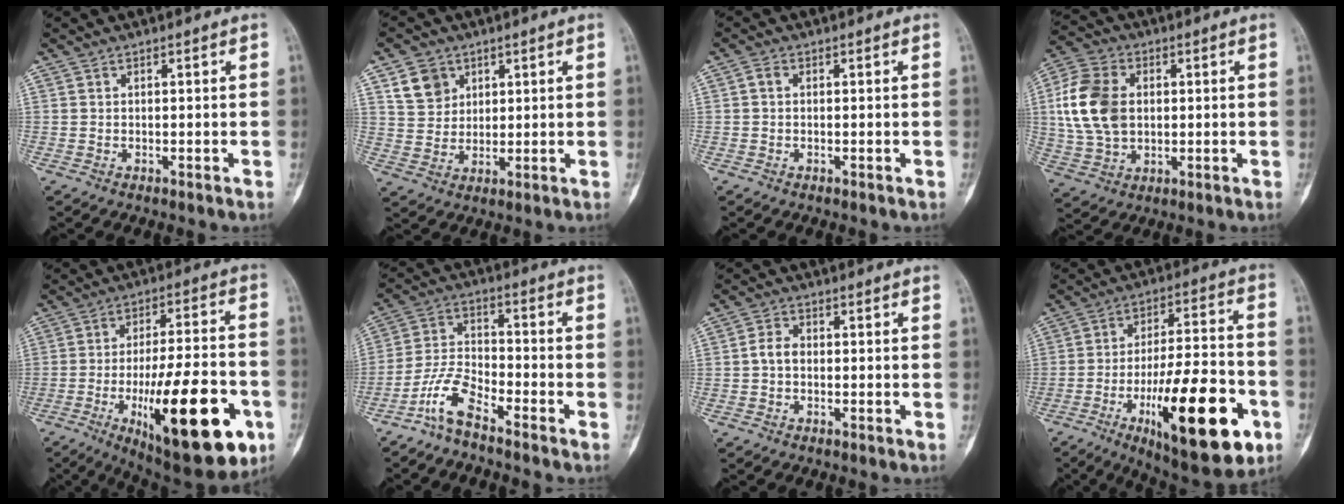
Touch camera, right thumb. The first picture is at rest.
{"total": 6.9, "force": [3.4, 5.5, 2.3], "torque": [-0.019, -0.014, 0.067]}
{"total": 1.3, "force": [0.1, 1.0, 0.9], "torque": [-0.012, 0.002, -0.003]}
{"total": 14.3, "force": [1.7, 10.0, 10.0], "torque": [-0.190, 0.006, 0.032]}
{"total": 26.0, "force": [-9.1, 8.3, 22.9], "torque": [-0.320, 0.018, -0.123]}
{"total": 7.1, "force": [-5.5, 1.9, 4.1], "torque": [-0.093, 0.043, -0.123]}
{"total": 3.0, "force": [-0.4, 2.2, 2.0], "torque": [-0.033, 0.010, -0.013]}
{"total": 25.4, "force": [-9.6, 8.0, 22.2], "torque": [-0.320, 0.034, -0.137]}